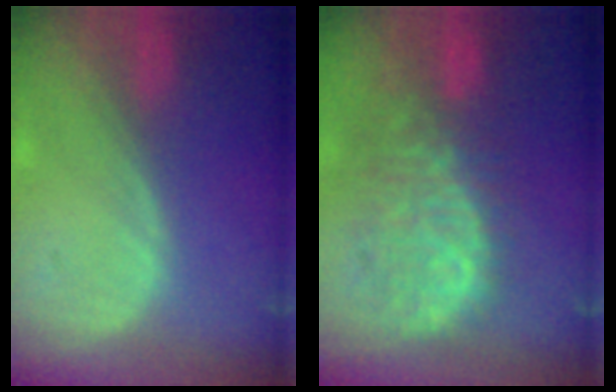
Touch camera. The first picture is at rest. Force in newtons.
{"total": 11.1, "press": 9.6, "slide": 5.5}